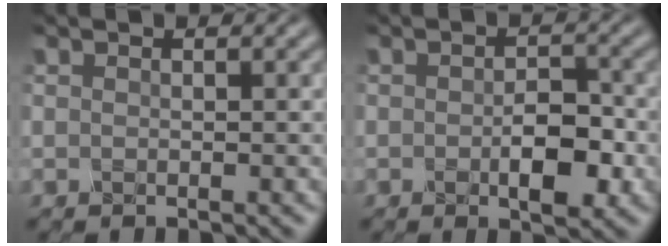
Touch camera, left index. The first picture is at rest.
{"total": 3.8, "force": [-1.1, 1.9, 3.1], "torque": [-0.049, -0.010, -0.017]}